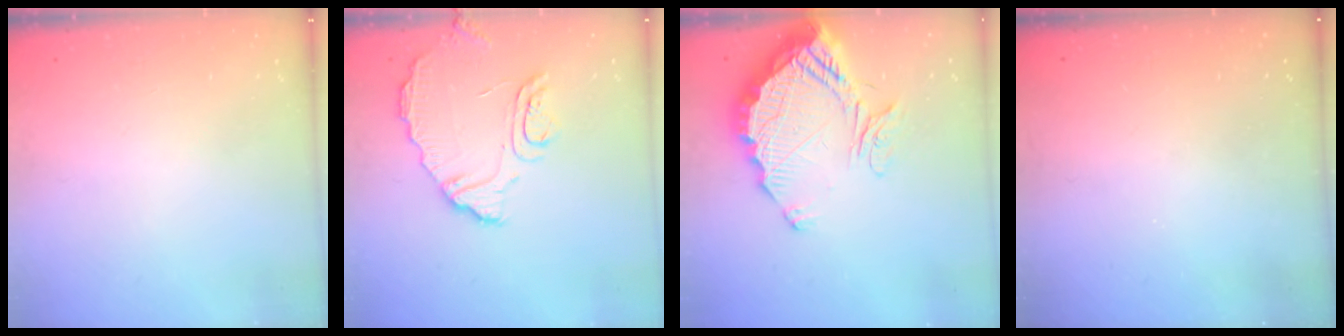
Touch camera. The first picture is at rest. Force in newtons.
{"total": 8.7, "press": 8.6, "slide": 0.8}
{"total": 15.2, "press": 15.2, "slide": 1.3}
{"total": 3.3, "press": 3.3, "slide": 0.1}